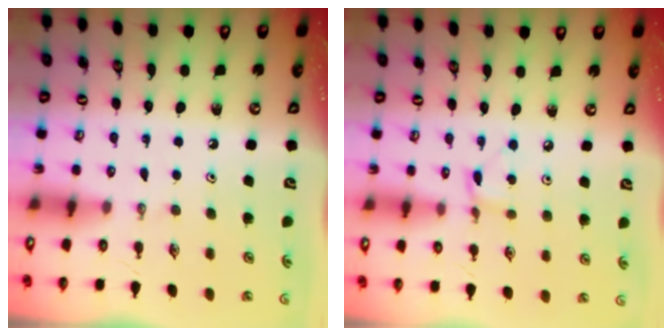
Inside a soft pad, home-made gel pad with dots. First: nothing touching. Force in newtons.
{"total": 2.9, "press": 2.9, "slide": 0.4}